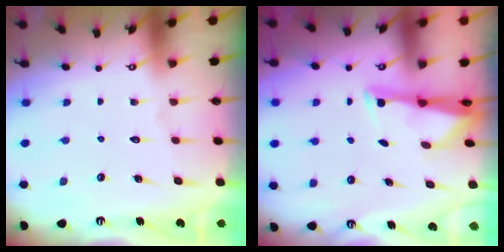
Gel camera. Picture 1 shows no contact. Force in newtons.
{"total": 2.6, "press": 2.6, "slide": 0.4}